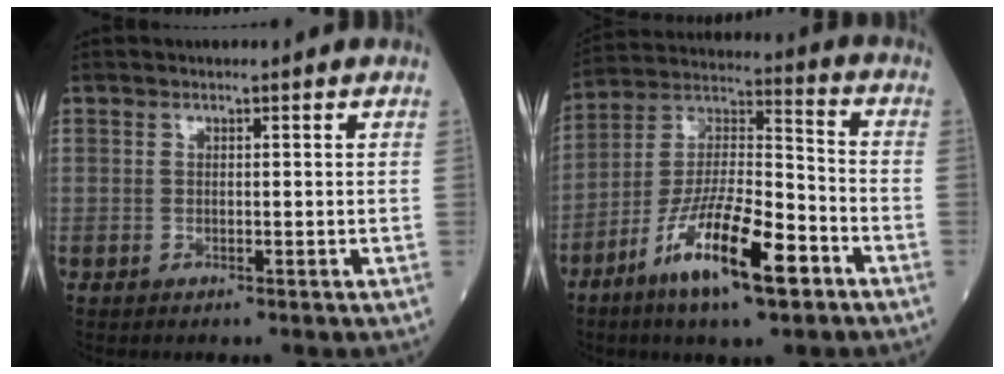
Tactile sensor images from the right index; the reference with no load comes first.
{"total": 15.8, "force": [-8.1, 3.3, 13.1], "torque": [-0.246, -0.007, -0.142]}